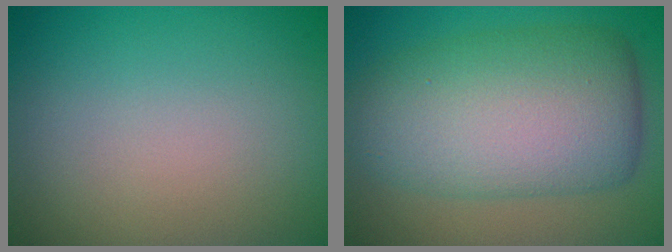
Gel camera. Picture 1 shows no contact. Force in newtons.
{"total": 10.0, "press": 10.0, "slide": 0.1}